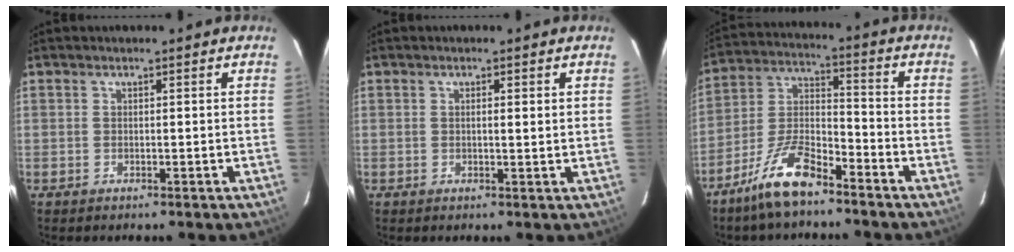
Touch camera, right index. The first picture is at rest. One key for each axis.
{"total": 1.5, "fx": 0.5, "fy": 0.2, "fz": 1.3, "tx": -0.027, "ty": 0.004, "tz": 0.006}
{"total": 10.4, "fx": -7.8, "fy": 2.5, "fz": 6.5, "tx": -0.140, "ty": -0.005, "tz": -0.154}